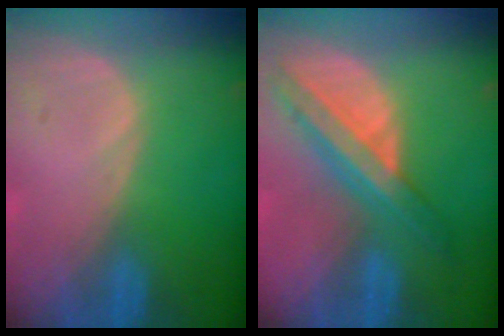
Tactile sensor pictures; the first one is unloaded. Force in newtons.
{"total": 8.2, "press": 6.9, "slide": 4.5}